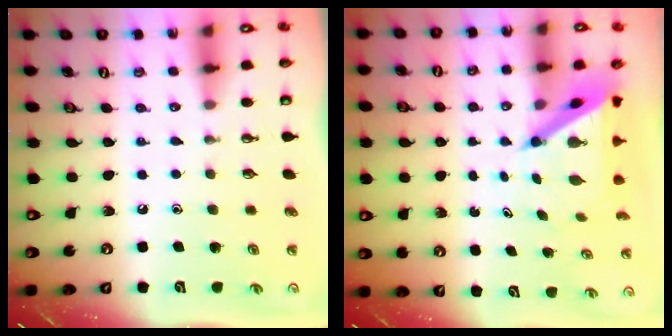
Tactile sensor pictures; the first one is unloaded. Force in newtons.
{"total": 6.5, "press": 6.5, "slide": 0.6}